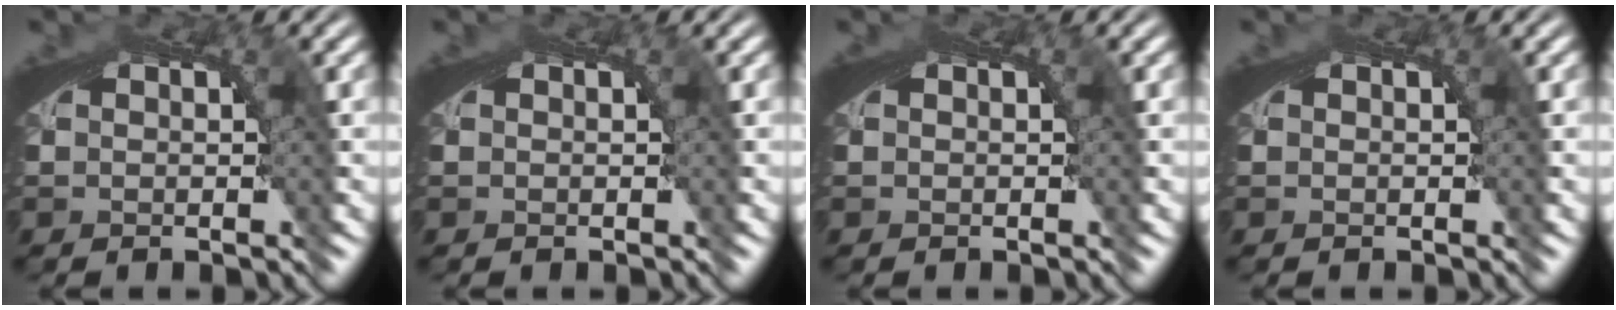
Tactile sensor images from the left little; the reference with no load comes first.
{"total": 0.0}
{"total": 0.7, "force": [0.2, 0.1, 0.6], "torque": [-0.007, 0.003, 0.003]}
{"total": 0.0}